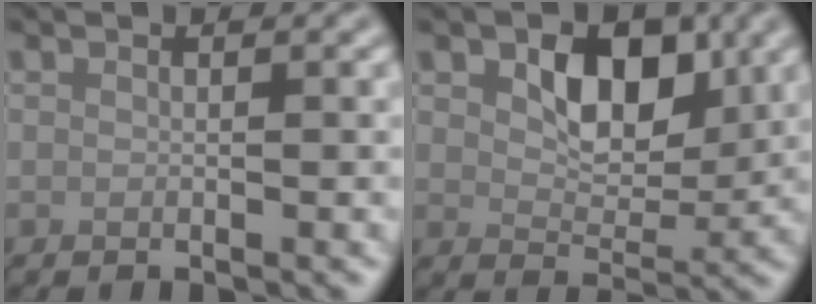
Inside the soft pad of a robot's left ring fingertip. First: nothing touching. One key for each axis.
{"total": 5.4, "fx": 1.9, "fy": 3.4, "fz": 3.7, "tx": -0.061, "ty": -0.006, "tz": 0.025}